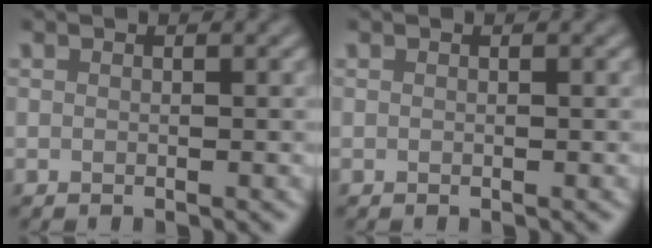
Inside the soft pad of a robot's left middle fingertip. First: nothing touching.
{"total": 0.0}